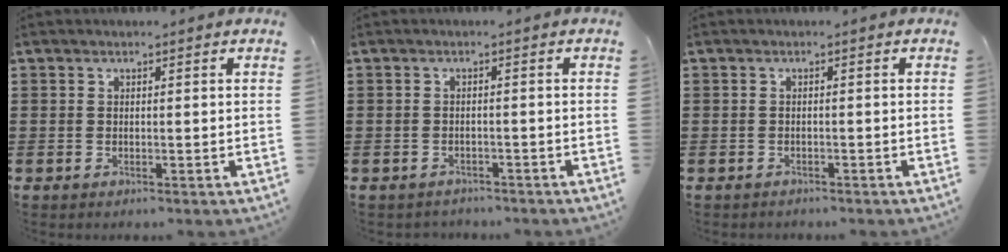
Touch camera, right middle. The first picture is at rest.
{"total": 1.3, "force": [-1.3, 0.3, -0.2], "torque": [-0.003, 0.000, -0.029]}
{"total": 0.8, "force": [-0.7, 0.2, -0.1], "torque": [-0.001, 0.001, -0.017]}